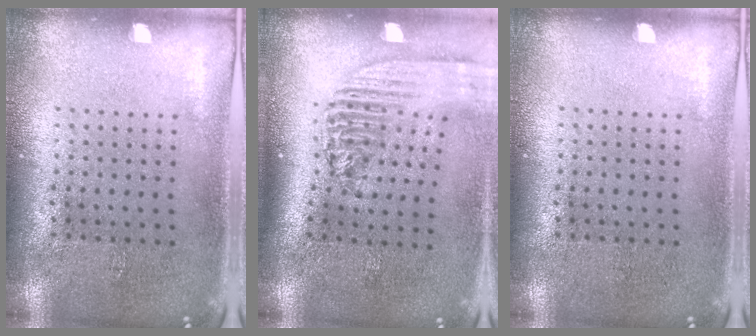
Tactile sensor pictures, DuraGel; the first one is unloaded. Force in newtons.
{"total": 2.3, "press": 1.7, "slide": 1.5}
{"total": 0.0}